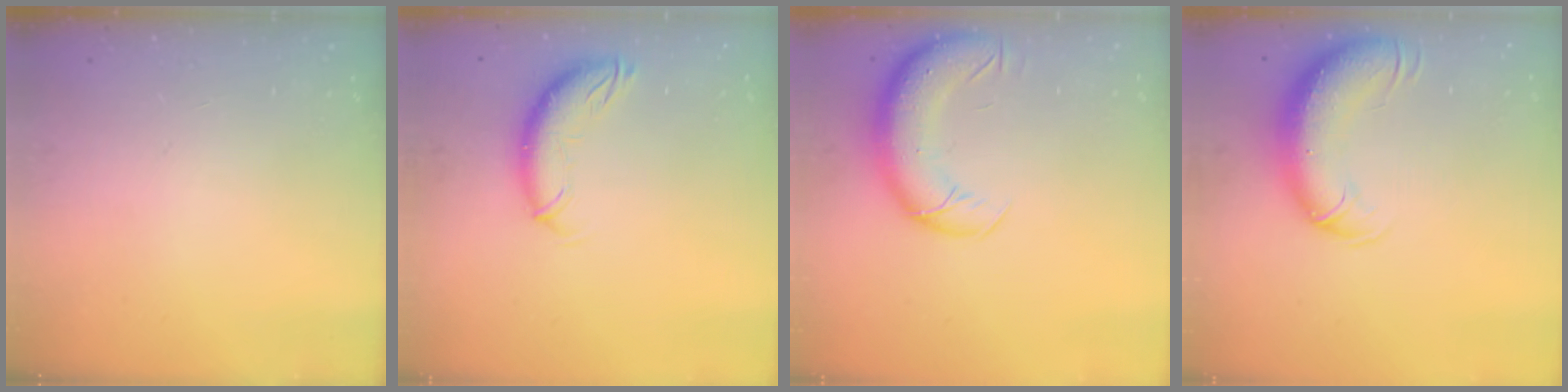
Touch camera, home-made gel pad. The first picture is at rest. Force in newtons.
{"total": 10.9, "press": 10.9, "slide": 0.9}
{"total": 13.0, "press": 12.6, "slide": 3.2}
{"total": 12.9, "press": 12.6, "slide": 2.8}